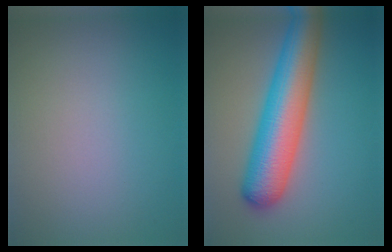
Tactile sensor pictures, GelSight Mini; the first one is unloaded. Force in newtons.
{"total": 8.7, "press": 8.7, "slide": 0.4}